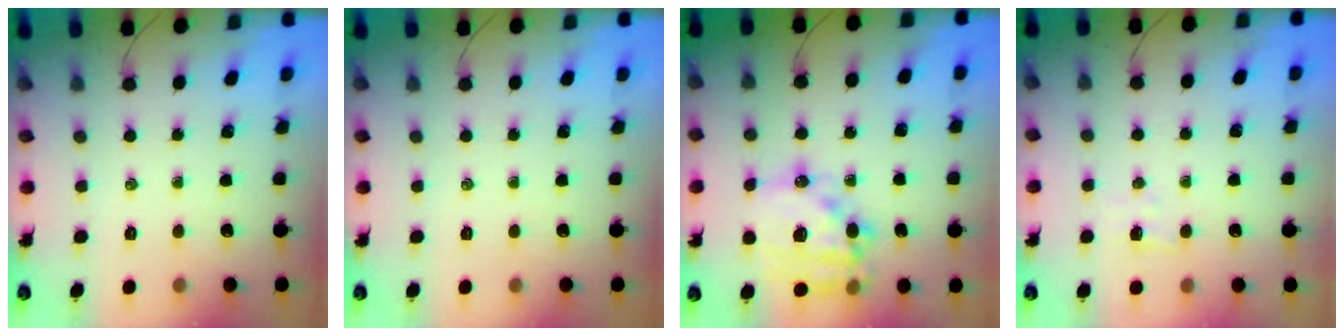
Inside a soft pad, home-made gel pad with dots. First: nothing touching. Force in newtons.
{"total": 0.0}
{"total": 18.3, "press": 18.0, "slide": 3.4}
{"total": 3.6, "press": 3.4, "slide": 1.1}